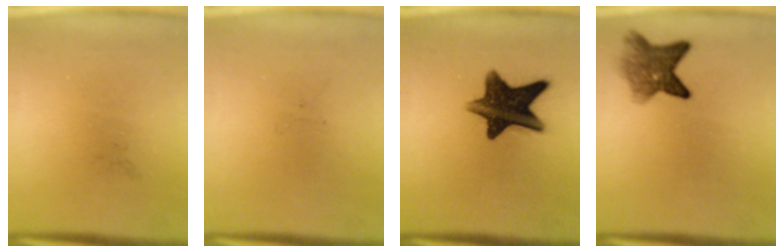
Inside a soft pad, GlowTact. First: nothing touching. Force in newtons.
{"total": 0.0}
{"total": 12.8}
{"total": 5.9}